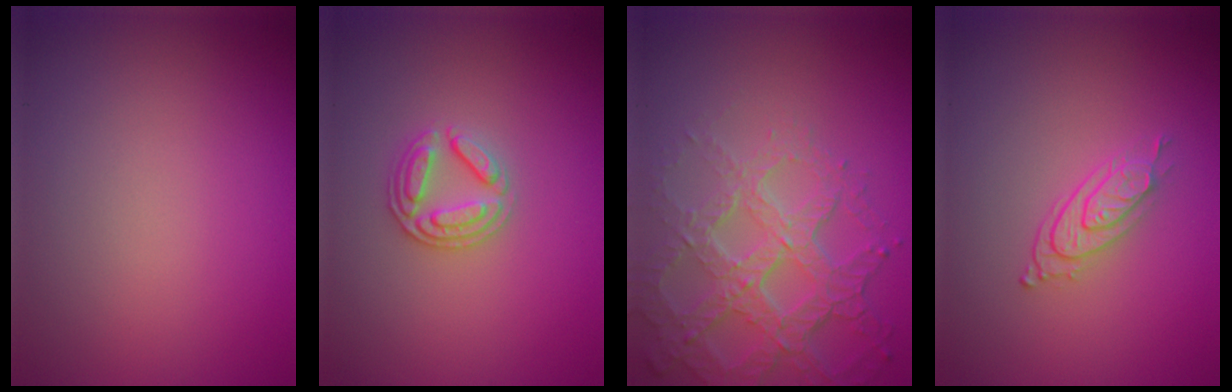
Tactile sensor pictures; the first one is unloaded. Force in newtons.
{"total": 2.6, "press": 2.5, "slide": 0.6}
{"total": 6.8, "press": 5.0, "slide": 4.7}
{"total": 2.7, "press": 2.1, "slide": 1.6}